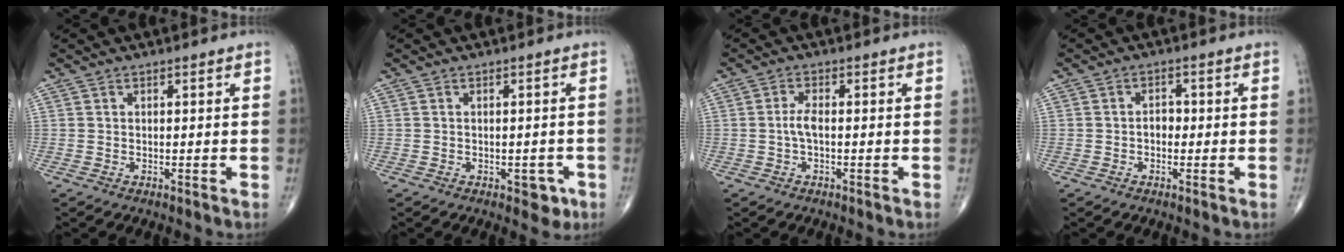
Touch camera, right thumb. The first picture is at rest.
{"total": 3.0, "force": [-1.4, 1.9, 2.0], "torque": [-0.003, 0.004, -0.014]}
{"total": 2.4, "force": [-0.4, 0.8, 2.2], "torque": [-0.050, 0.004, -0.009]}
{"total": 2.1, "force": [-0.5, 1.6, 1.3], "torque": [-0.006, 0.009, -0.013]}